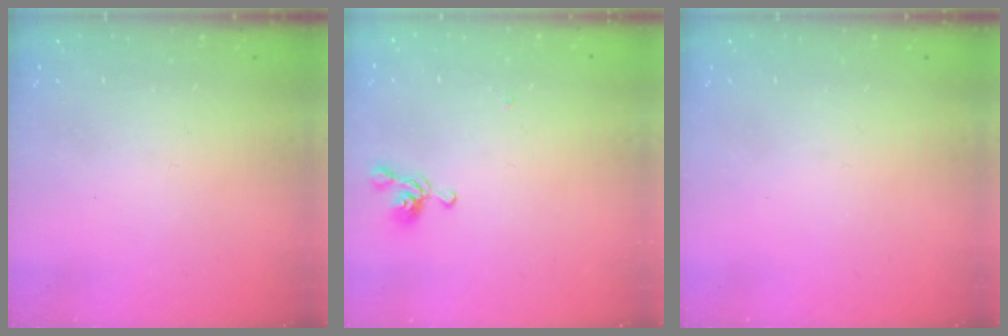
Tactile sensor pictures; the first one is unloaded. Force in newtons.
{"total": 3.9, "press": 3.8, "slide": 0.6}
{"total": 0.0}